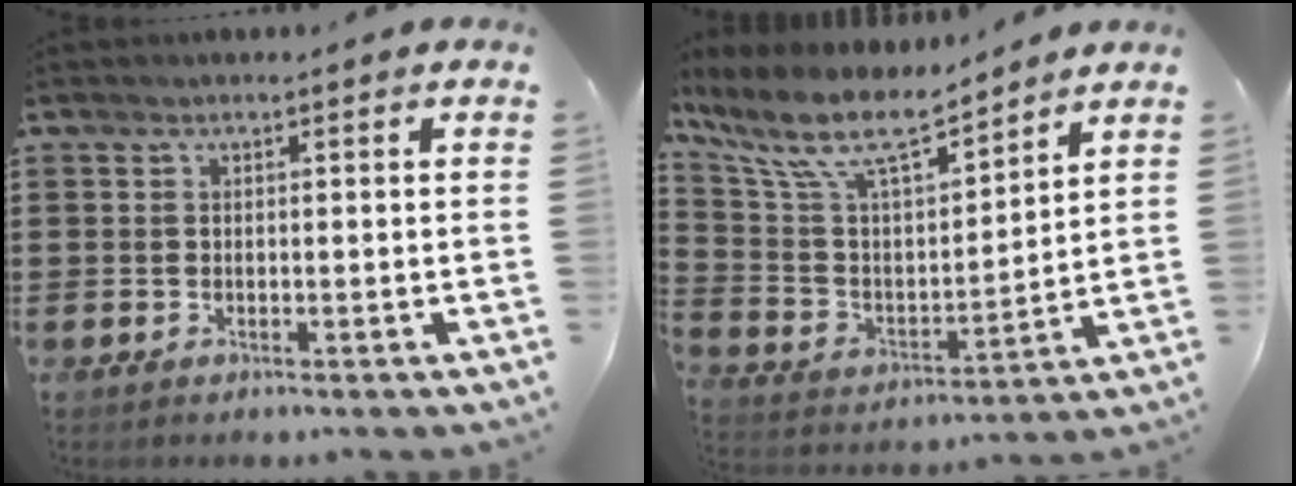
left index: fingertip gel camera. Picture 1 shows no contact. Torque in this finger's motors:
{"motor_torque": [0.46, -0.51, 1.05, 0.21]}